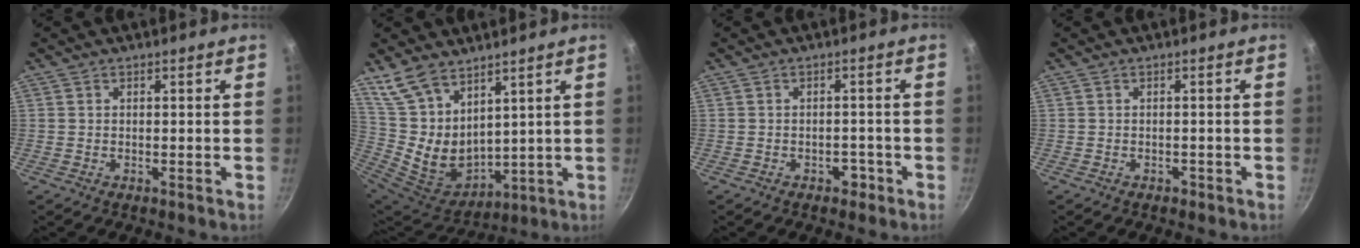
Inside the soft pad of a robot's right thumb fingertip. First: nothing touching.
{"total": 14.8, "force": [8.8, 8.4, 8.4], "torque": [-0.151, -0.064, 0.197]}
{"total": 2.5, "force": [-1.4, 1.7, 1.2], "torque": [0.000, 0.018, -0.012]}
{"total": 1.0, "force": [-0.7, 0.6, 0.3], "torque": [-0.002, 0.011, -0.003]}